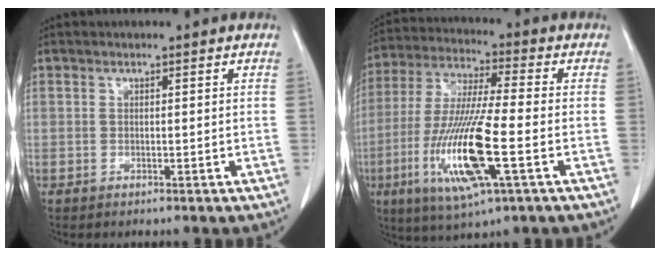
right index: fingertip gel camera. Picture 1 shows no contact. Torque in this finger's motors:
{"motor_torque": [2.14, 0.00, 0.57, 0.18]}